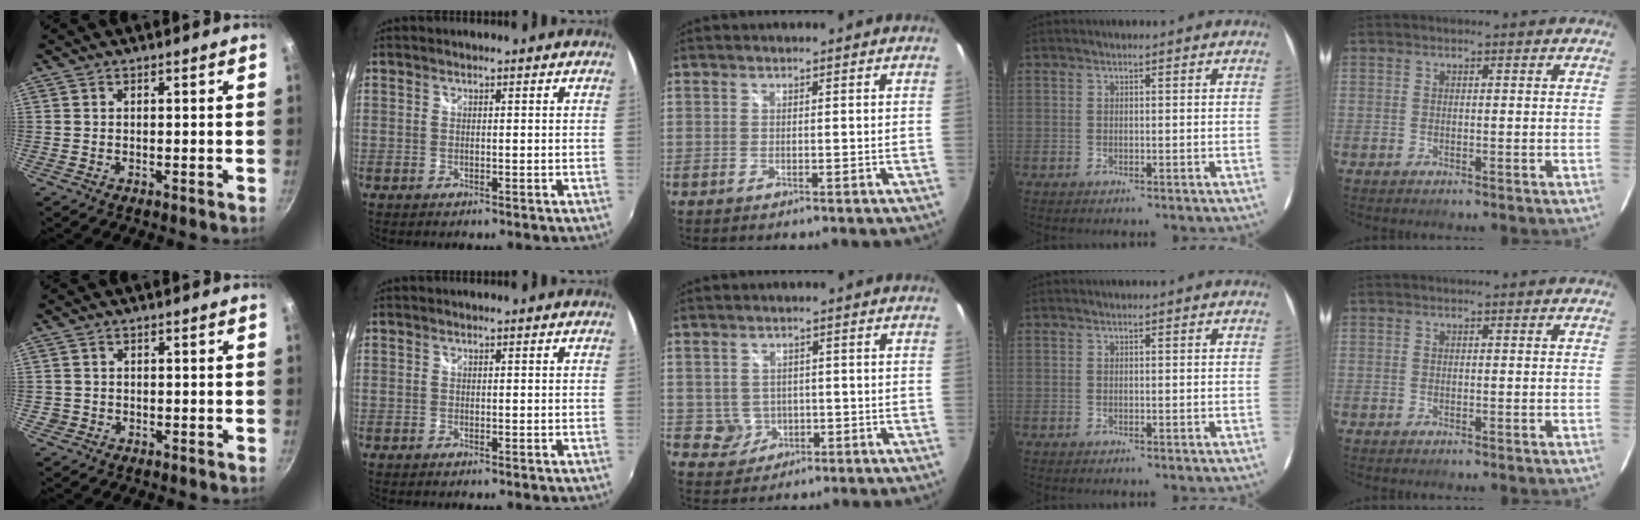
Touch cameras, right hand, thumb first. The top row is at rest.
{"thumb": {"total": 1.4, "force": [-0.3, 1.3, 0.2], "torque": [0.000, 0.005, -0.002]}, "middle": {"total": 3.7, "force": [-0.4, 3.6, 0.7], "torque": [-0.021, 0.007, 0.003]}}